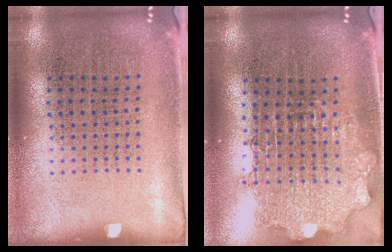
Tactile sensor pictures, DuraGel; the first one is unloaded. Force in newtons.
{"total": 1.9, "press": 1.5, "slide": 1.1}